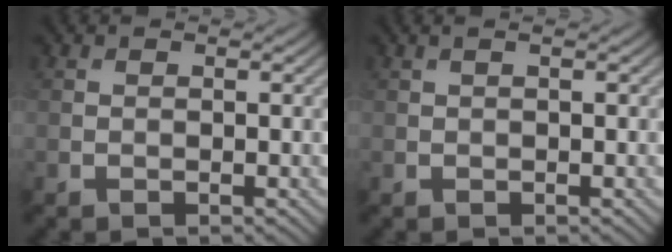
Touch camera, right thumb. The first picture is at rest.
{"total": 0.8, "force": [0.3, 0.1, 0.7], "torque": [-0.014, 0.007, 0.001]}